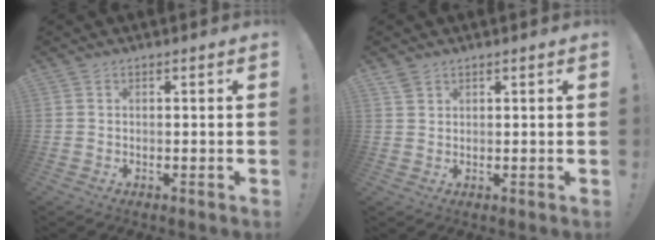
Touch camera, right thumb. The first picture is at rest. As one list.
[{"total": 2.4, "force": [1.8, 1.1, 1.0], "torque": [-0.016, -0.008, 0.034]}]